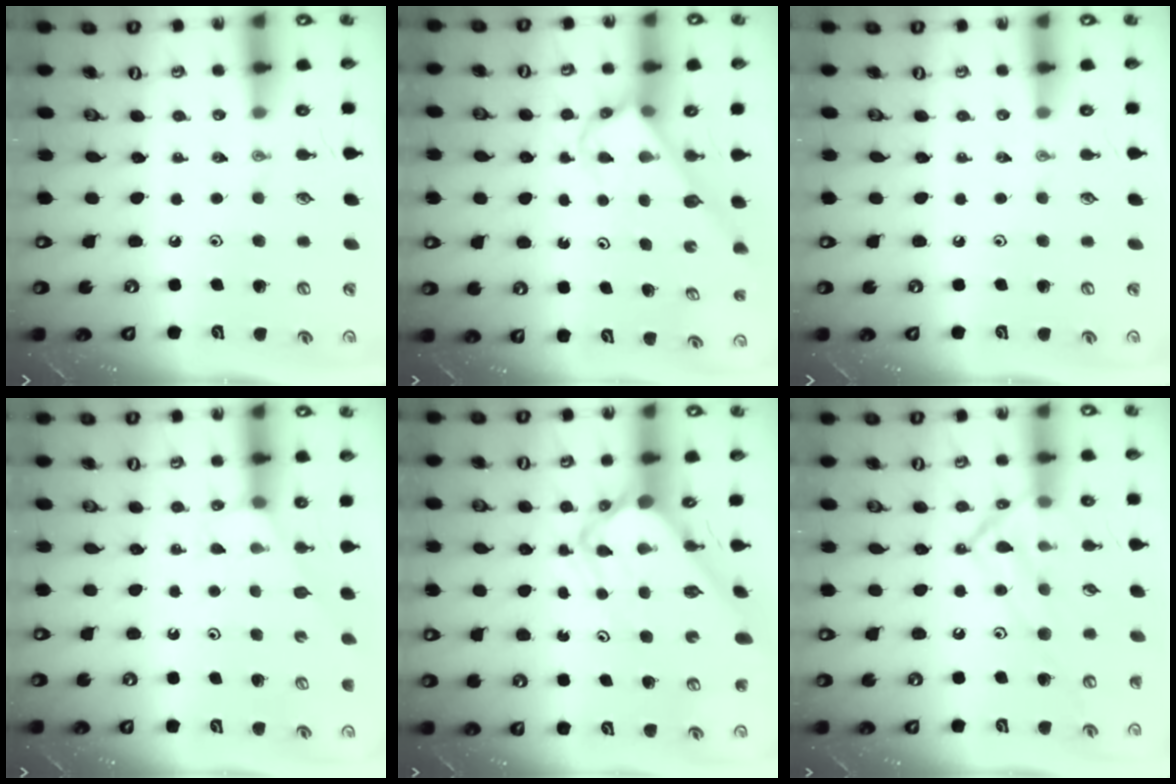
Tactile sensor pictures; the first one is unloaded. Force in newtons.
{"total": 3.6, "press": 3.6, "slide": 0.1}
{"total": 0.0}
{"total": 4.5, "press": 4.4, "slide": 0.5}
{"total": 6.3, "press": 6.2, "slide": 0.5}
{"total": 13.2, "press": 13.2, "slide": 0.9}